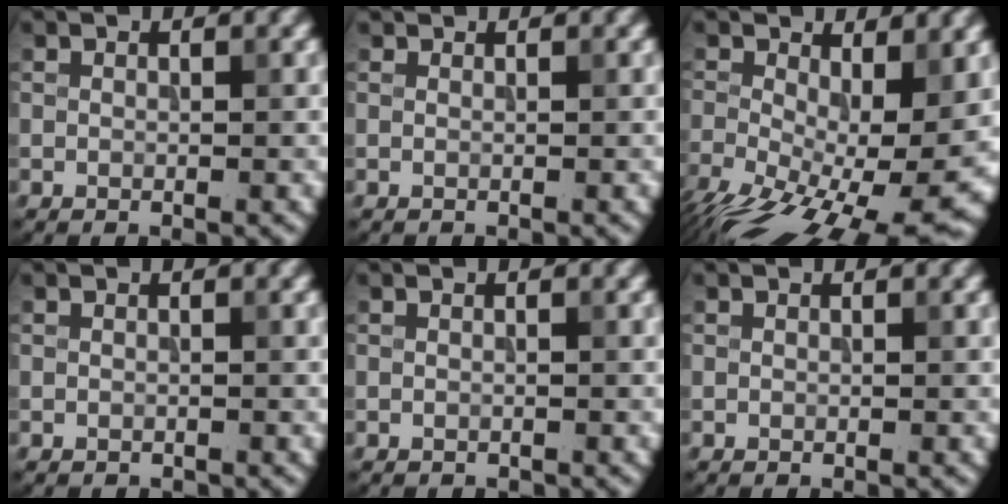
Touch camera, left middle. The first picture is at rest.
{"total": 0.6, "force": [0.6, 0.1, 0.0], "torque": [-0.004, -0.002, 0.009]}
{"total": 15.3, "force": [-4.3, 6.8, 13.0], "torque": [-0.230, -0.037, -0.054]}
{"total": 0.0}
{"total": 0.0}
{"total": 0.0}